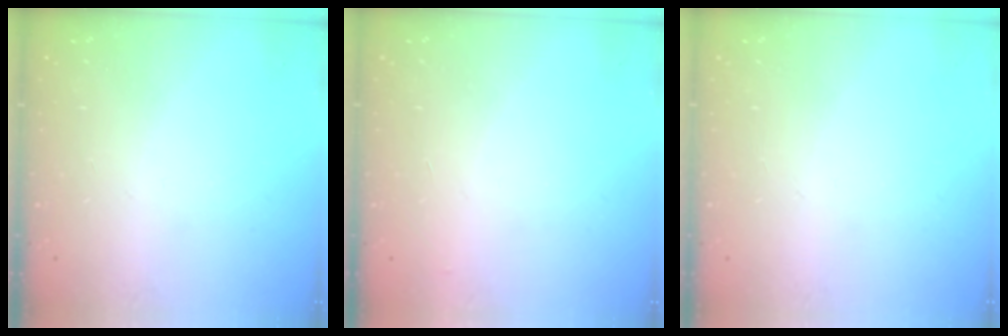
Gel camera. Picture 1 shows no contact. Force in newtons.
{"total": 2.9, "press": 2.9, "slide": 0.1}
{"total": 0.0}